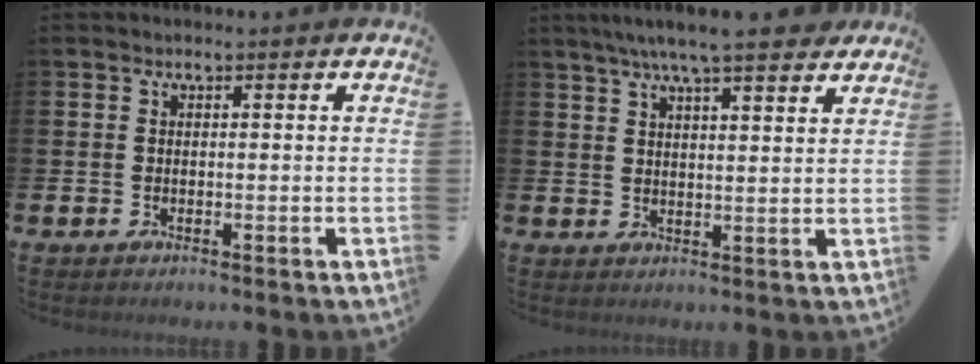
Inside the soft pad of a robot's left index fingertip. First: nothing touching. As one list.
[{"total": 6.9, "force": [6.2, 0.4, 3.0], "torque": [-0.063, -0.022, 0.109]}]